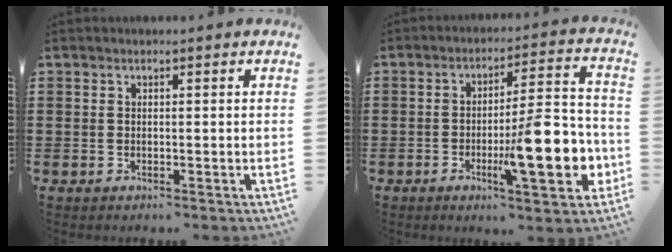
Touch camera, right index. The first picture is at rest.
{"total": 13.7, "force": [-4.1, 3.5, 12.6], "torque": [-0.181, -0.002, -0.068]}